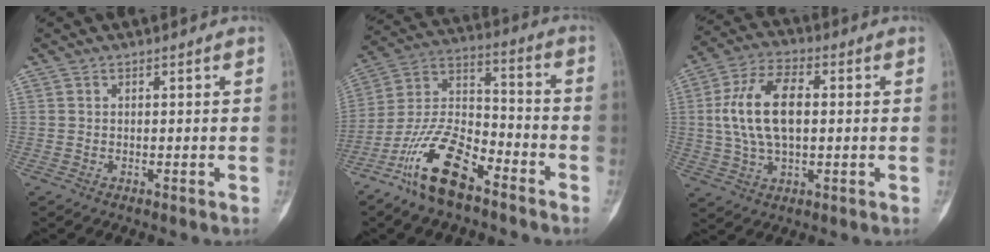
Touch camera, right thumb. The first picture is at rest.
{"total": 15.7, "force": [-9.9, 6.6, 10.3], "torque": [-0.195, 0.068, -0.193]}
{"total": 13.7, "force": [1.1, 7.4, 11.4], "torque": [-0.221, 0.016, 0.021]}